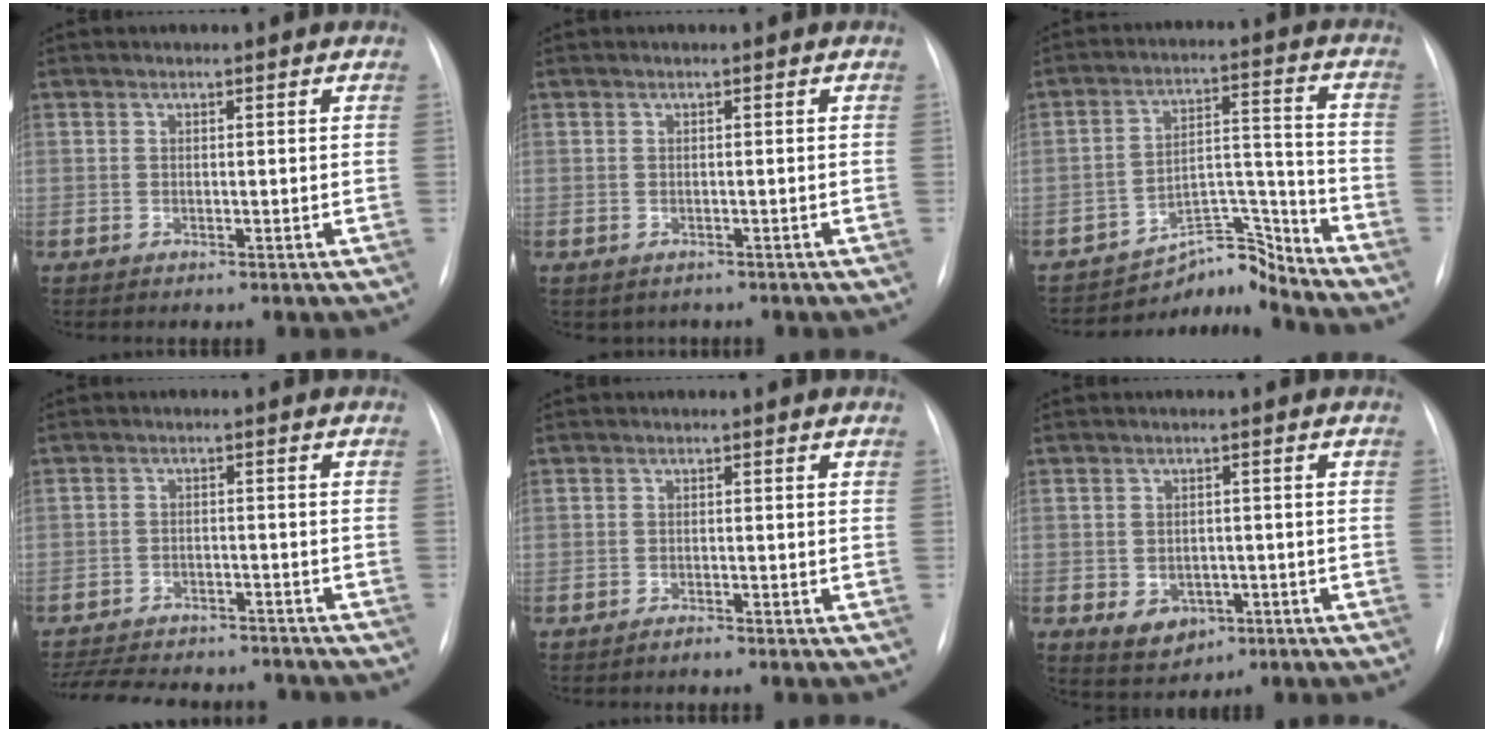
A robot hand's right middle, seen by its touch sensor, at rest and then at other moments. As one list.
[{"total": 1.7, "force": [-1.2, 1.1, 0.2], "torque": [-0.005, 0.003, -0.013]}, {"total": 8.1, "force": [-8.0, 1.2, 0.3], "torque": [0.003, 0.064, -0.129]}, {"total": 16.6, "force": [-14.8, 5.1, 5.6], "torque": [-0.132, -0.003, -0.201]}, {"total": 0.9, "force": [-0.8, 0.0, 0.3], "torque": [-0.006, -0.001, -0.011]}, {"total": 5.1, "force": [-1.9, 4.0, 2.5], "torque": [-0.036, 0.007, -0.013]}]